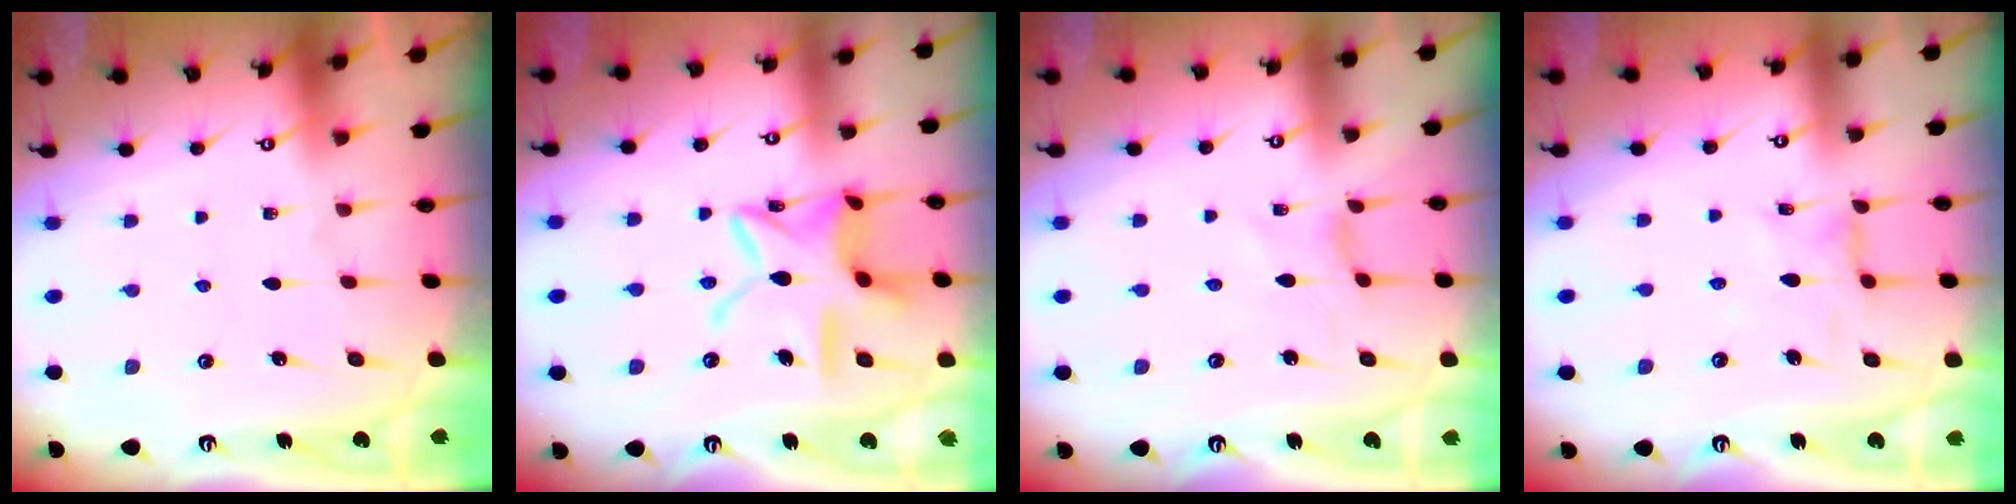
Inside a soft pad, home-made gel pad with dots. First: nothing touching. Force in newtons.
{"total": 16.6, "press": 16.6, "slide": 1.4}
{"total": 1.0, "press": 0.9, "slide": 0.4}
{"total": 1.9, "press": 1.9, "slide": 0.3}